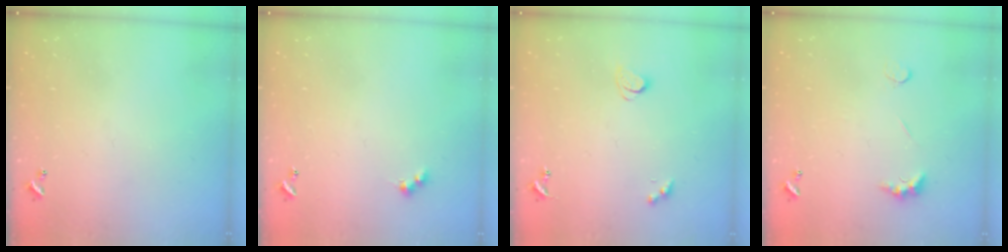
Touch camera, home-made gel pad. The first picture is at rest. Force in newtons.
{"total": 3.0, "press": 2.9, "slide": 0.5}
{"total": 2.1, "press": 2.1, "slide": 0.4}
{"total": 2.5, "press": 2.4, "slide": 0.7}